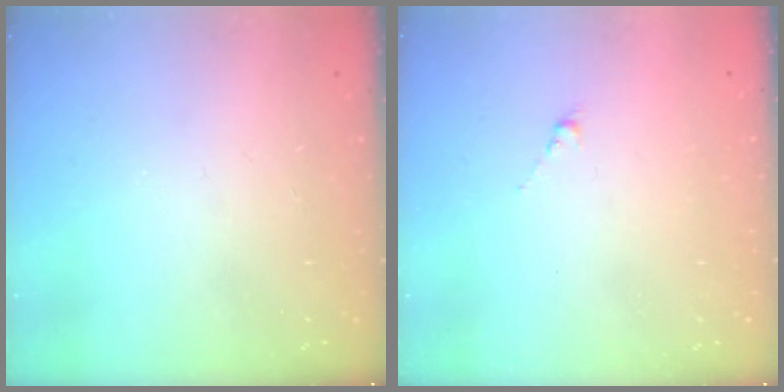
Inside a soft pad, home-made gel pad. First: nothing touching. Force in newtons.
{"total": 0.5, "press": 0.3, "slide": 0.4}